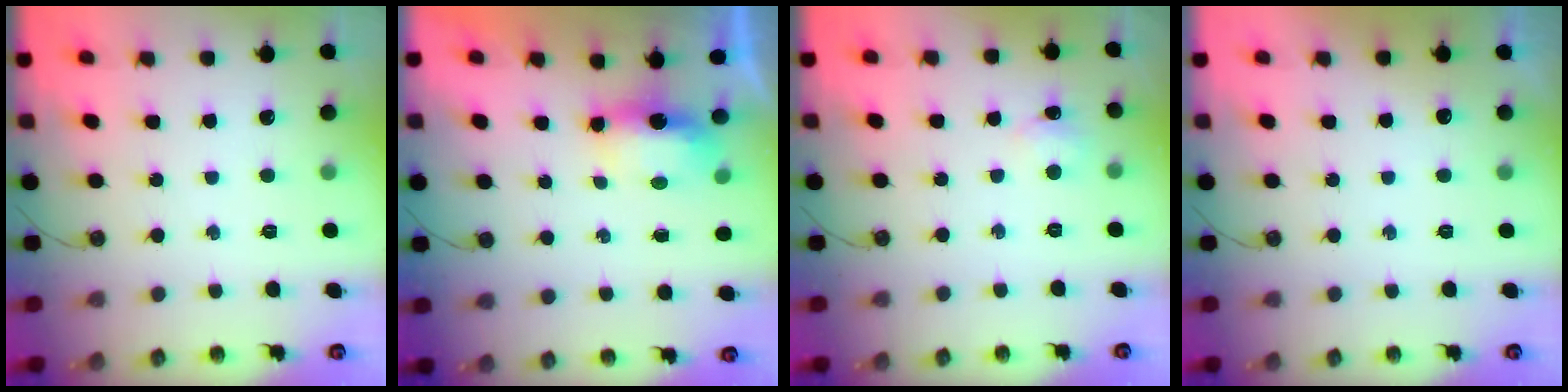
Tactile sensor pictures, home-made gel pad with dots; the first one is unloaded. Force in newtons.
{"total": 5.7, "press": 5.7, "slide": 0.9}
{"total": 6.6, "press": 6.6, "slide": 0.9}
{"total": 13.3, "press": 4.4, "slide": 12.5}